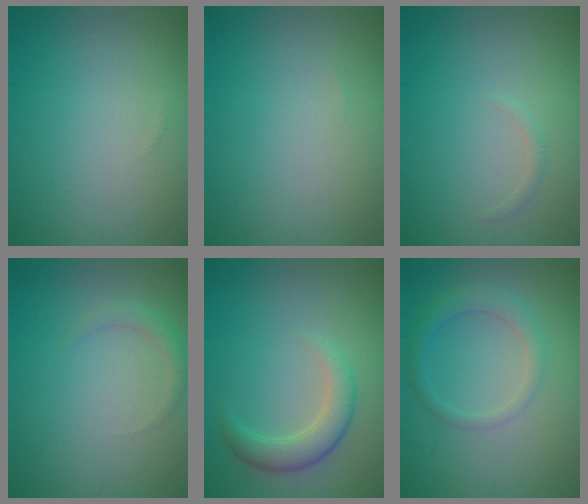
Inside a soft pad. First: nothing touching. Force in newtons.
{"total": 0.0}
{"total": 0.6, "press": 0.6, "slide": 0.0}
{"total": 1.2, "press": 1.2, "slide": 0.0}
{"total": 3.1, "press": 3.1, "slide": 0.1}
{"total": 2.3, "press": 2.3, "slide": 0.1}